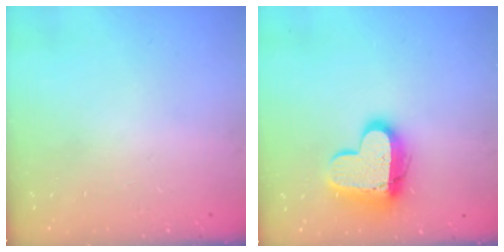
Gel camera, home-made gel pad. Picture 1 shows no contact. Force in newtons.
{"total": 16.9, "press": 16.8, "slide": 1.4}